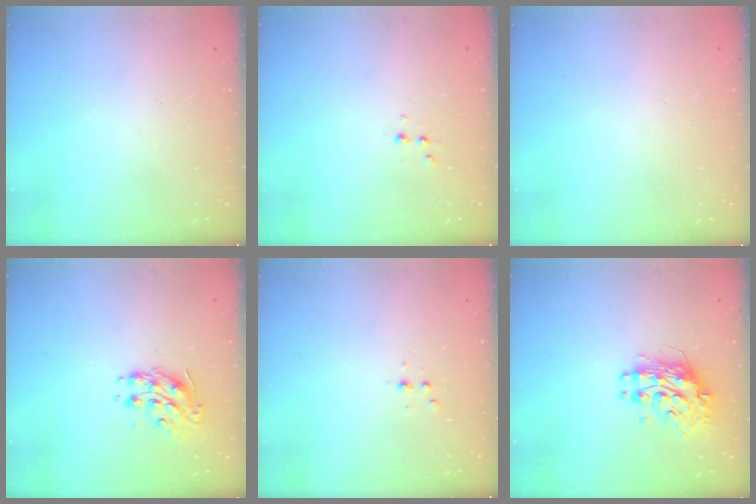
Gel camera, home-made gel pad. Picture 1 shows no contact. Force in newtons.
{"total": 2.6, "press": 2.5, "slide": 0.8}
{"total": 0.0}
{"total": 9.0, "press": 9.0, "slide": 0.1}
{"total": 2.3, "press": 2.3, "slide": 0.3}
{"total": 10.3, "press": 10.2, "slide": 1.0}